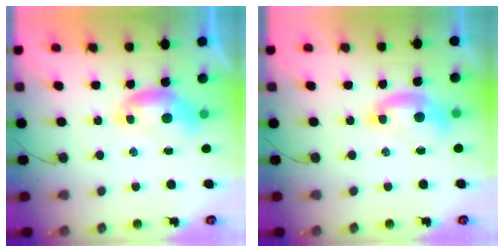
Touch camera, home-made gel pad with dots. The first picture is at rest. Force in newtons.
{"total": 1.3, "press": 1.2, "slide": 0.5}